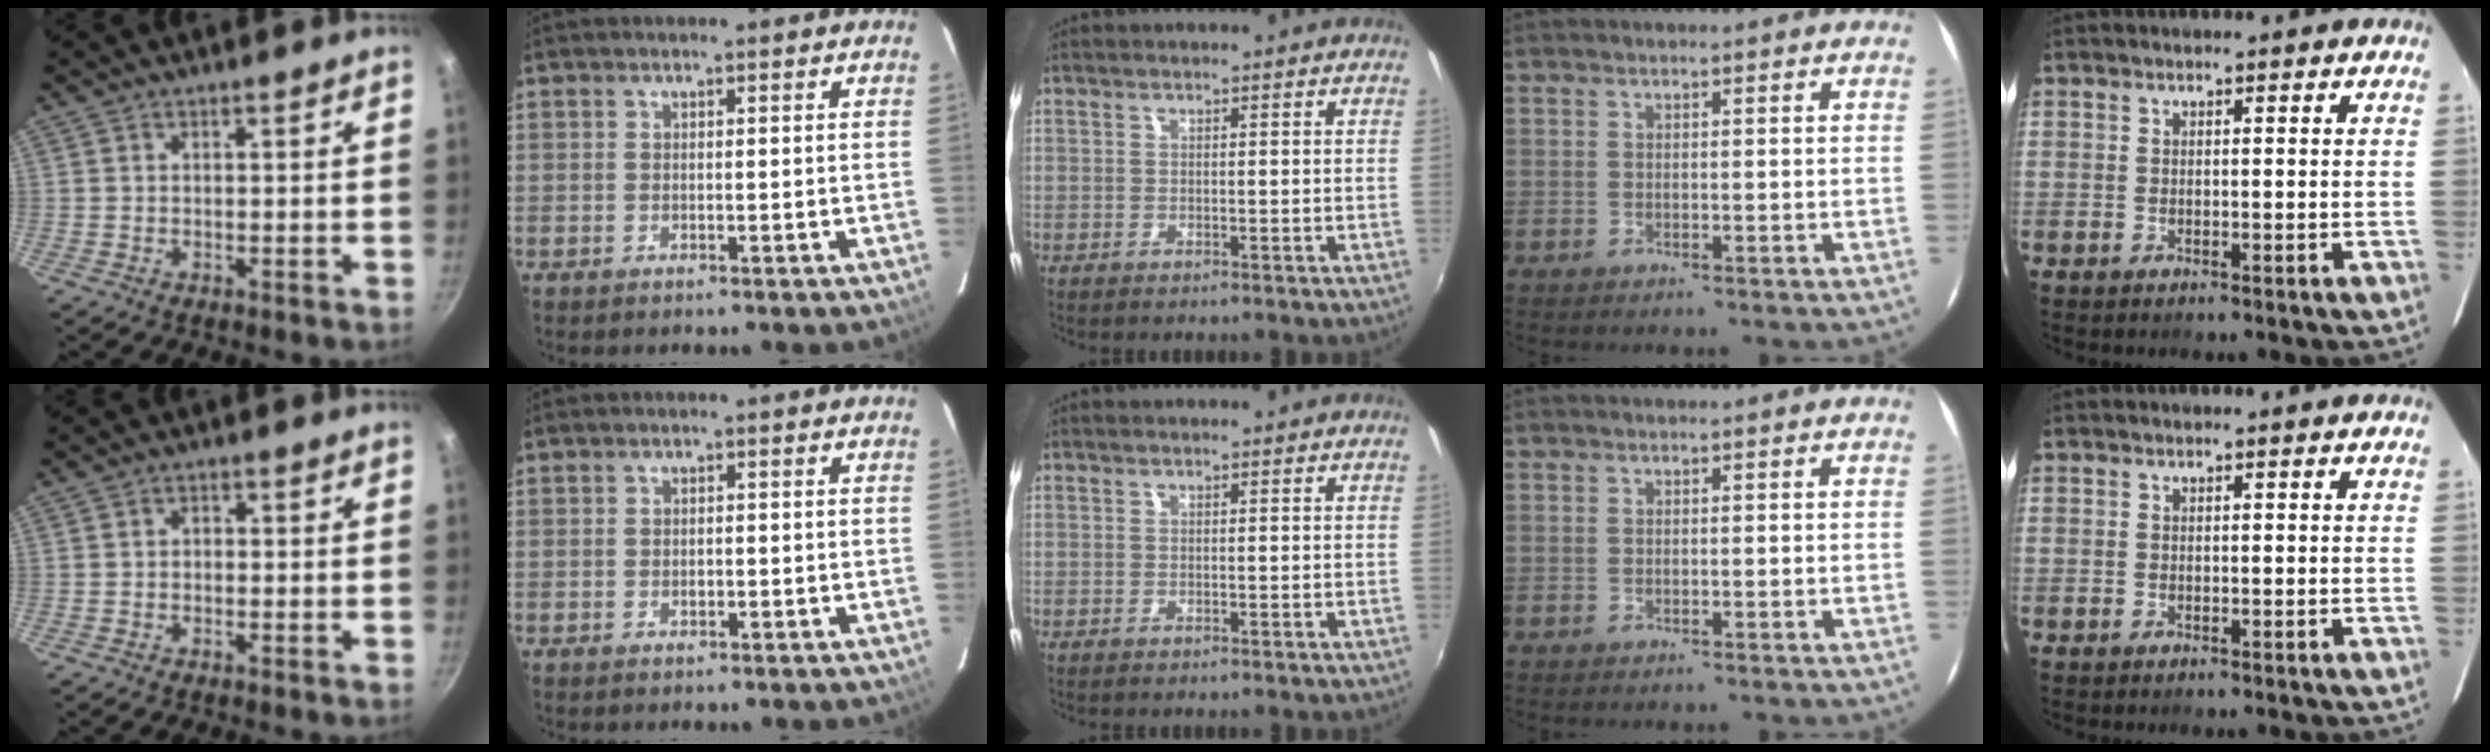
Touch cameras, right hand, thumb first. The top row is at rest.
{"thumb": {"total": 1.1, "force": [-0.3, 1.0, 0.5], "torque": [-0.011, 0.006, -0.006]}, "index": {"total": 1.2, "force": [-0.3, 0.9, 0.7], "torque": [-0.012, 0.003, -0.005]}}